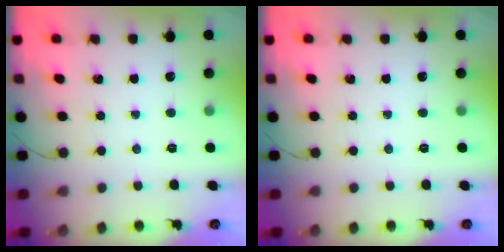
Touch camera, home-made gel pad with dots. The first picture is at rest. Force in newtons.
{"total": 0.0}